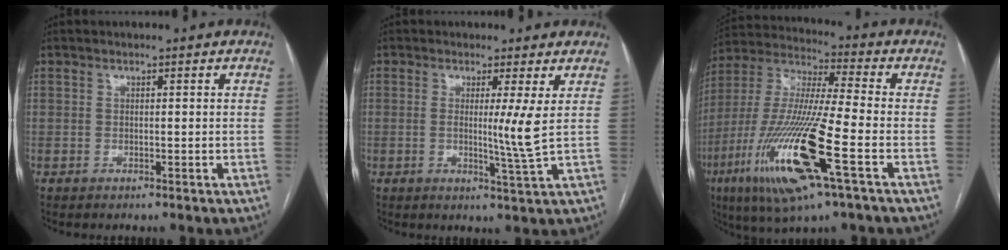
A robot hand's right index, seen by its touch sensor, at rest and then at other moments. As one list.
[{"total": 4.5, "force": [0.5, -1.5, 4.2], "torque": [-0.077, -0.015, 0.009]}, {"total": 20.6, "force": [-7.9, 1.6, 18.9], "torque": [-0.423, -0.034, -0.151]}]